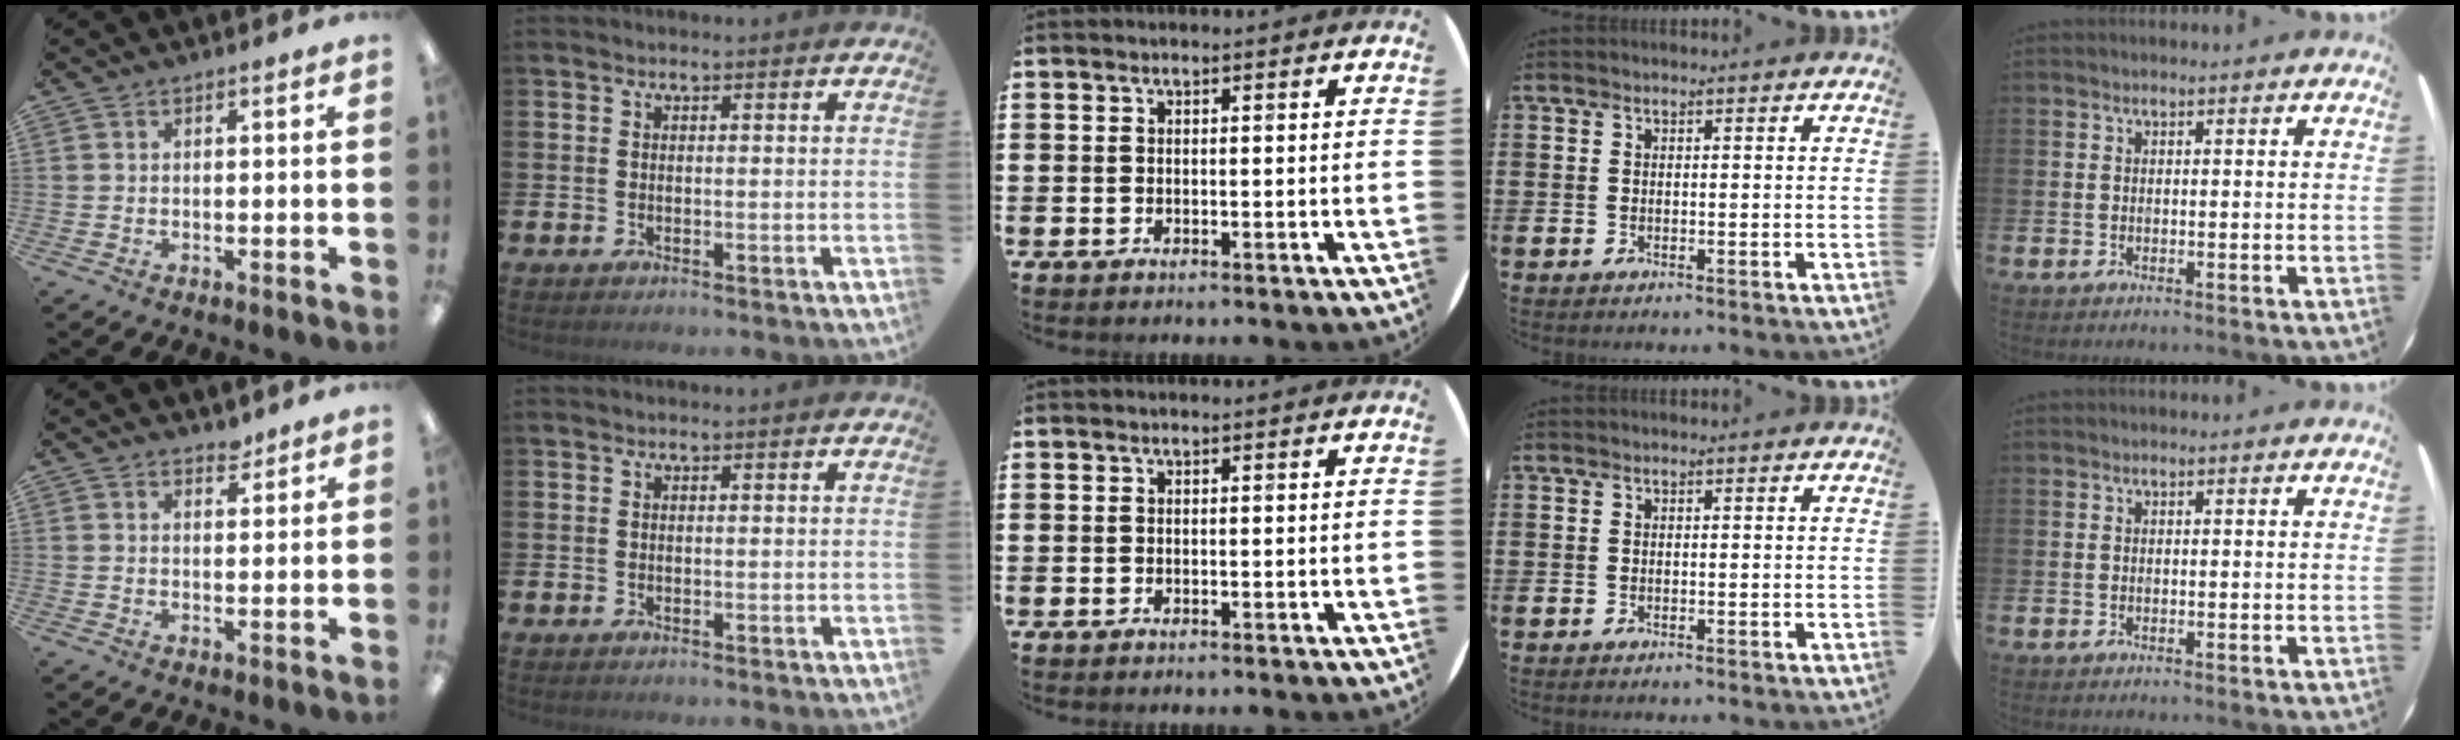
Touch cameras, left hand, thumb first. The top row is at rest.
{"thumb": {"total": 2.4, "force": [2.3, 0.8, 0.3], "torque": [0.008, -0.015, 0.039]}}